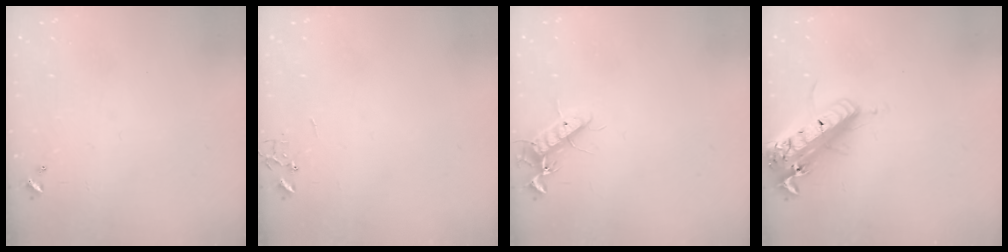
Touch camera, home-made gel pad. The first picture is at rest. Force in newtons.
{"total": 0.0}
{"total": 11.0, "press": 10.9, "slide": 1.9}
{"total": 21.3, "press": 20.9, "slide": 4.2}